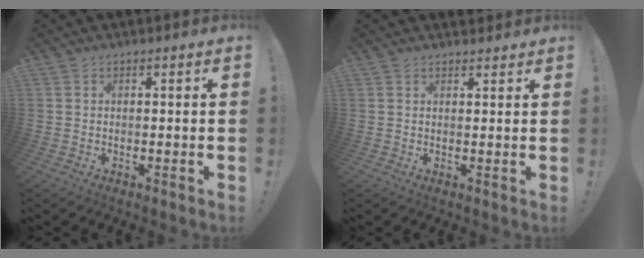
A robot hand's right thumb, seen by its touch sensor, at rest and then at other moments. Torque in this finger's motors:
{"motor_torque": [-0.08, -0.36, 0.06, 0.22, 0.02]}